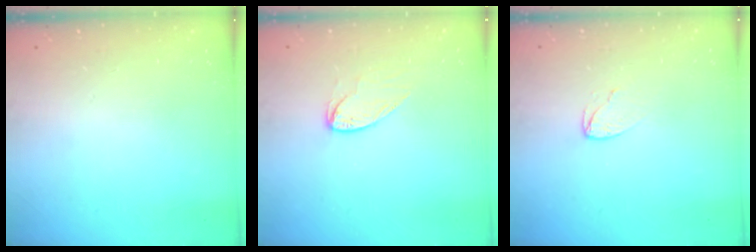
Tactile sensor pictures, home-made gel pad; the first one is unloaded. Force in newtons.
{"total": 6.5, "press": 6.5, "slide": 0.3}
{"total": 2.4, "press": 2.4, "slide": 0.2}